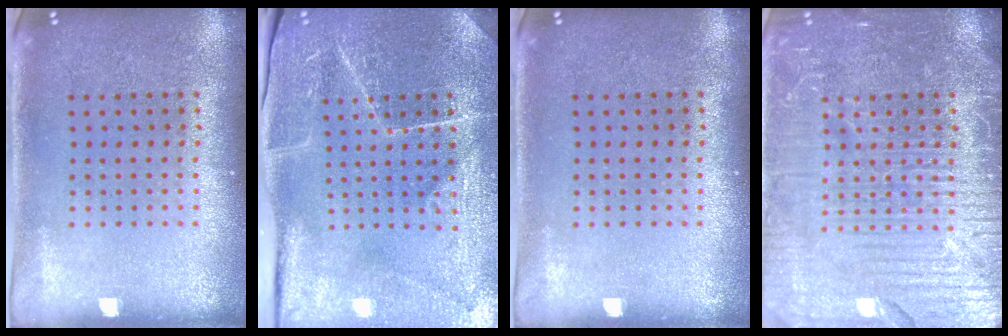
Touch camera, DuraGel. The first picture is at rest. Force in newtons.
{"total": 3.8, "press": 3.8, "slide": 0.2}
{"total": 0.0}
{"total": 7.2, "press": 7.1, "slide": 0.8}